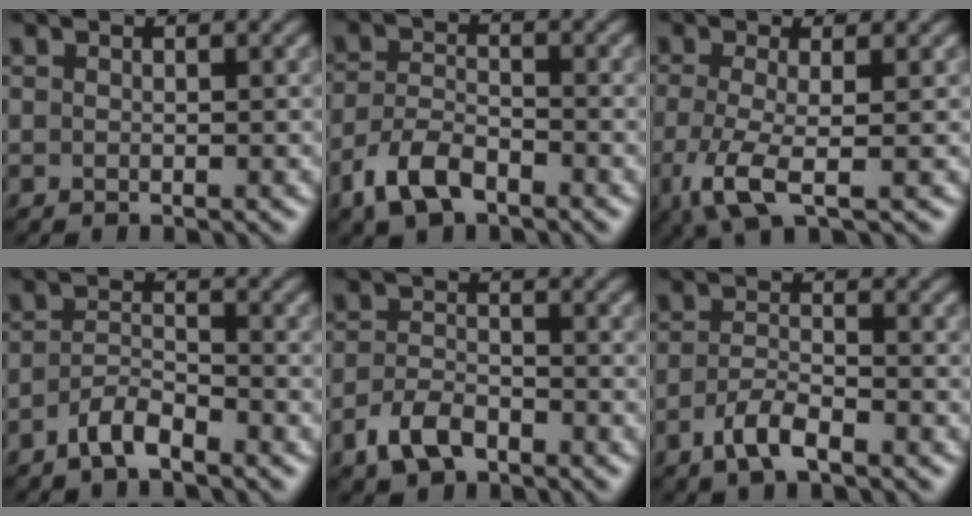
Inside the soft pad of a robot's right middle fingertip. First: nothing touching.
{"total": 4.3, "force": [-2.9, 2.0, 2.5], "torque": [-0.049, 0.000, -0.064]}
{"total": 4.4, "force": [-1.5, 1.2, 4.0], "torque": [-0.096, -0.016, -0.031]}
{"total": 2.8, "force": [-2.1, 0.8, 1.7], "torque": [-0.035, 0.007, -0.046]}
{"total": 3.3, "force": [-2.3, 1.7, 1.8], "torque": [-0.037, 0.002, -0.050]}
{"total": 3.1, "force": [-1.9, 1.0, 2.2], "torque": [-0.050, 0.001, -0.040]}